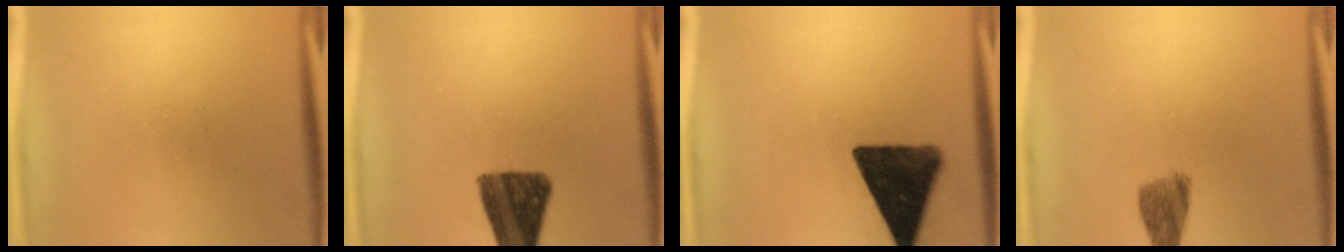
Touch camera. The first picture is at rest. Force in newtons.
{"total": 12.1}
{"total": 14.5}
{"total": 4.2}